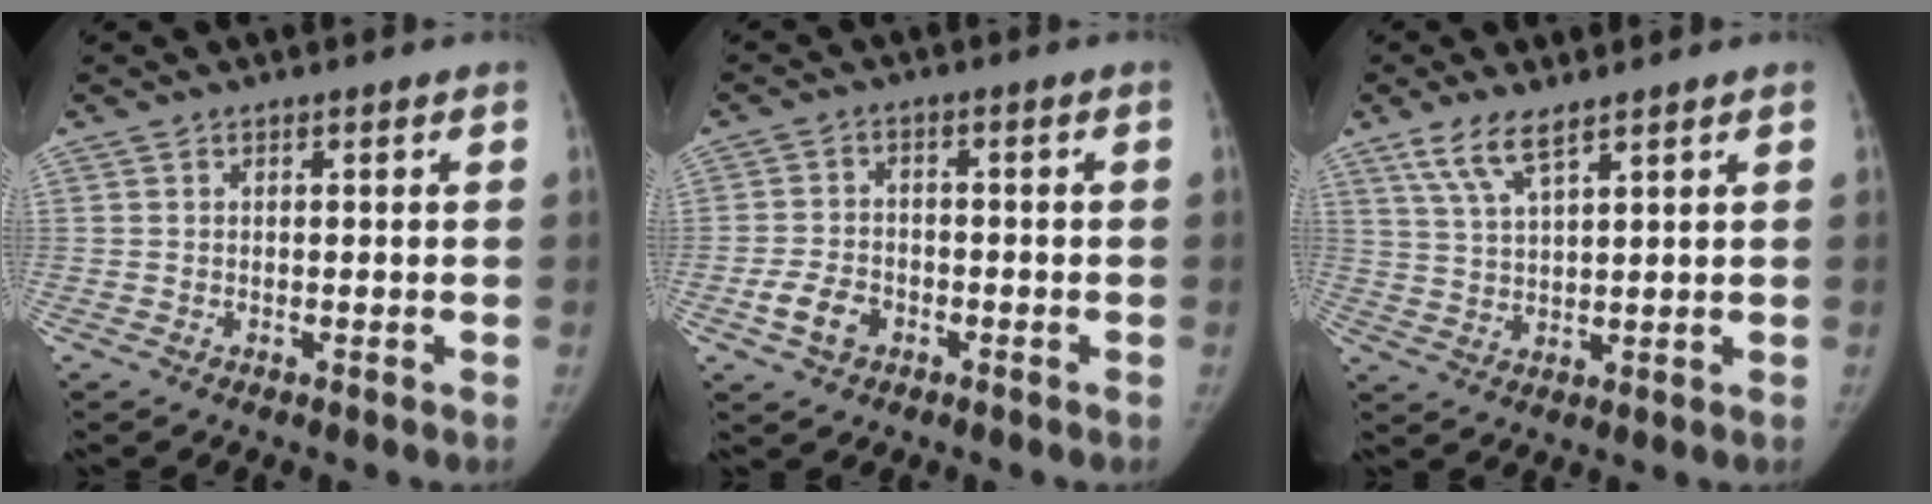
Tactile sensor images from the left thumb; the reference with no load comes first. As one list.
[{"total": 5.3, "force": [-2.4, 3.8, 2.8], "torque": [-0.050, 0.018, -0.042]}, {"total": 6.2, "force": [4.4, 1.4, 4.2], "torque": [-0.089, -0.014, 0.094]}]